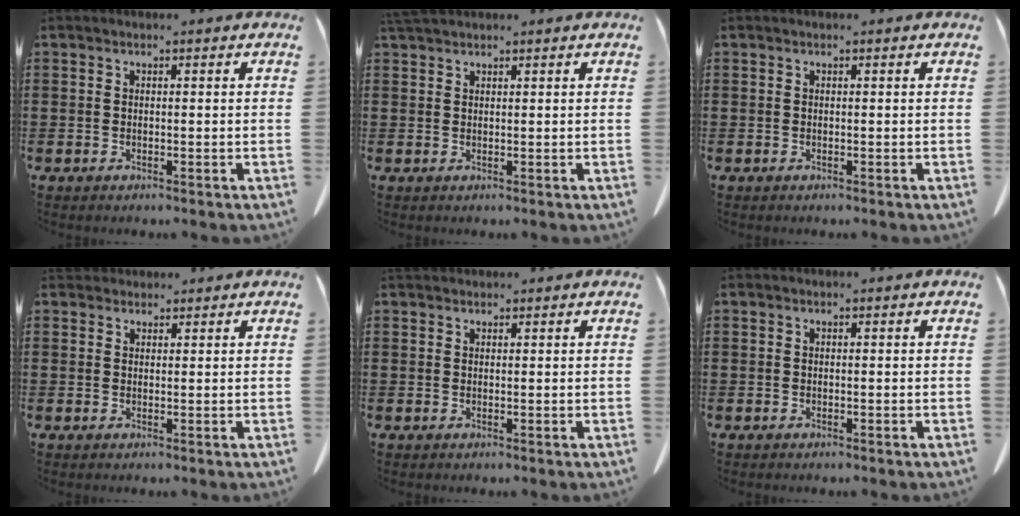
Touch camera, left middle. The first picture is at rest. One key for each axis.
{"total": 1.9, "fx": 1.7, "fy": 0.3, "fz": 0.8, "tx": -0.021, "ty": -0.001, "tz": 0.034}
{"total": 0.0}
{"total": 1.7, "fx": 1.6, "fy": 0.6, "fz": 0.1, "tx": -0.008, "ty": 0.002, "tz": 0.034}
{"total": 0.9, "fx": 0.9, "fy": 0.3, "fz": 0.1, "tx": -0.005, "ty": 0.000, "tz": 0.018}
{"total": 0.0}